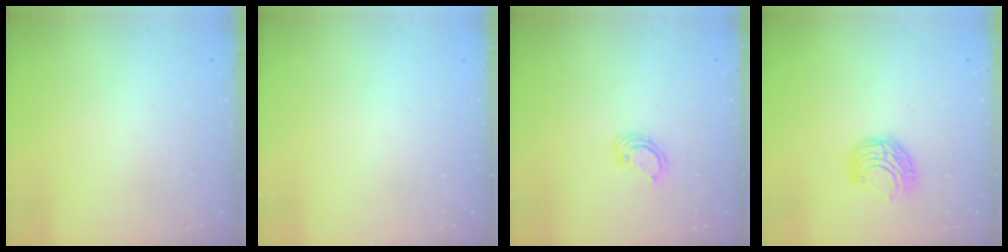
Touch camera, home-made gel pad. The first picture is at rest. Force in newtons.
{"total": 0.0}
{"total": 3.8, "press": 3.8, "slide": 0.2}
{"total": 8.1, "press": 8.1, "slide": 0.4}